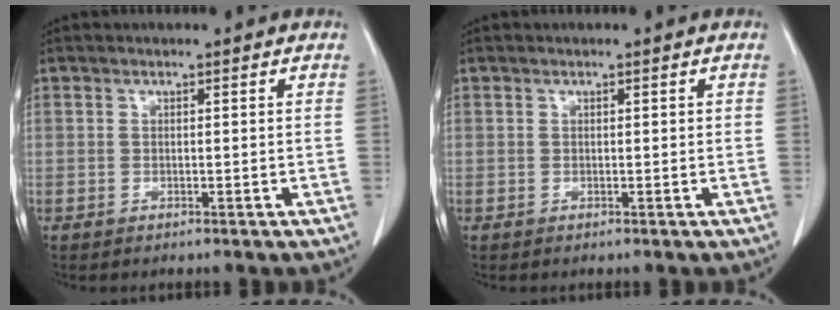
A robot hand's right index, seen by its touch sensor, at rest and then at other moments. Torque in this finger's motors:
{"motor_torque": [-0.04, 0.02, 0.06, -0.01]}